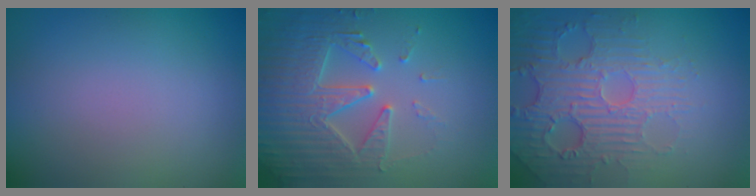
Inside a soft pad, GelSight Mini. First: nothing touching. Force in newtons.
{"total": 4.8, "press": 4.7, "slide": 0.9}
{"total": 5.0, "press": 4.4, "slide": 2.4}